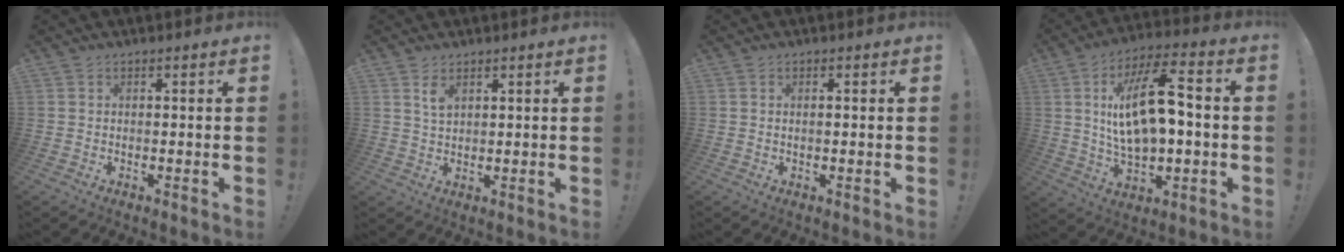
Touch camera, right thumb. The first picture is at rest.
{"total": 3.5, "force": [2.2, 1.7, 2.3], "torque": [-0.039, -0.010, 0.038]}
{"total": 0.6, "force": [0.0, 0.1, 0.6], "torque": [-0.012, 0.000, 0.000]}
{"total": 18.4, "force": [2.3, 8.3, 16.3], "torque": [-0.275, 0.000, 0.030]}